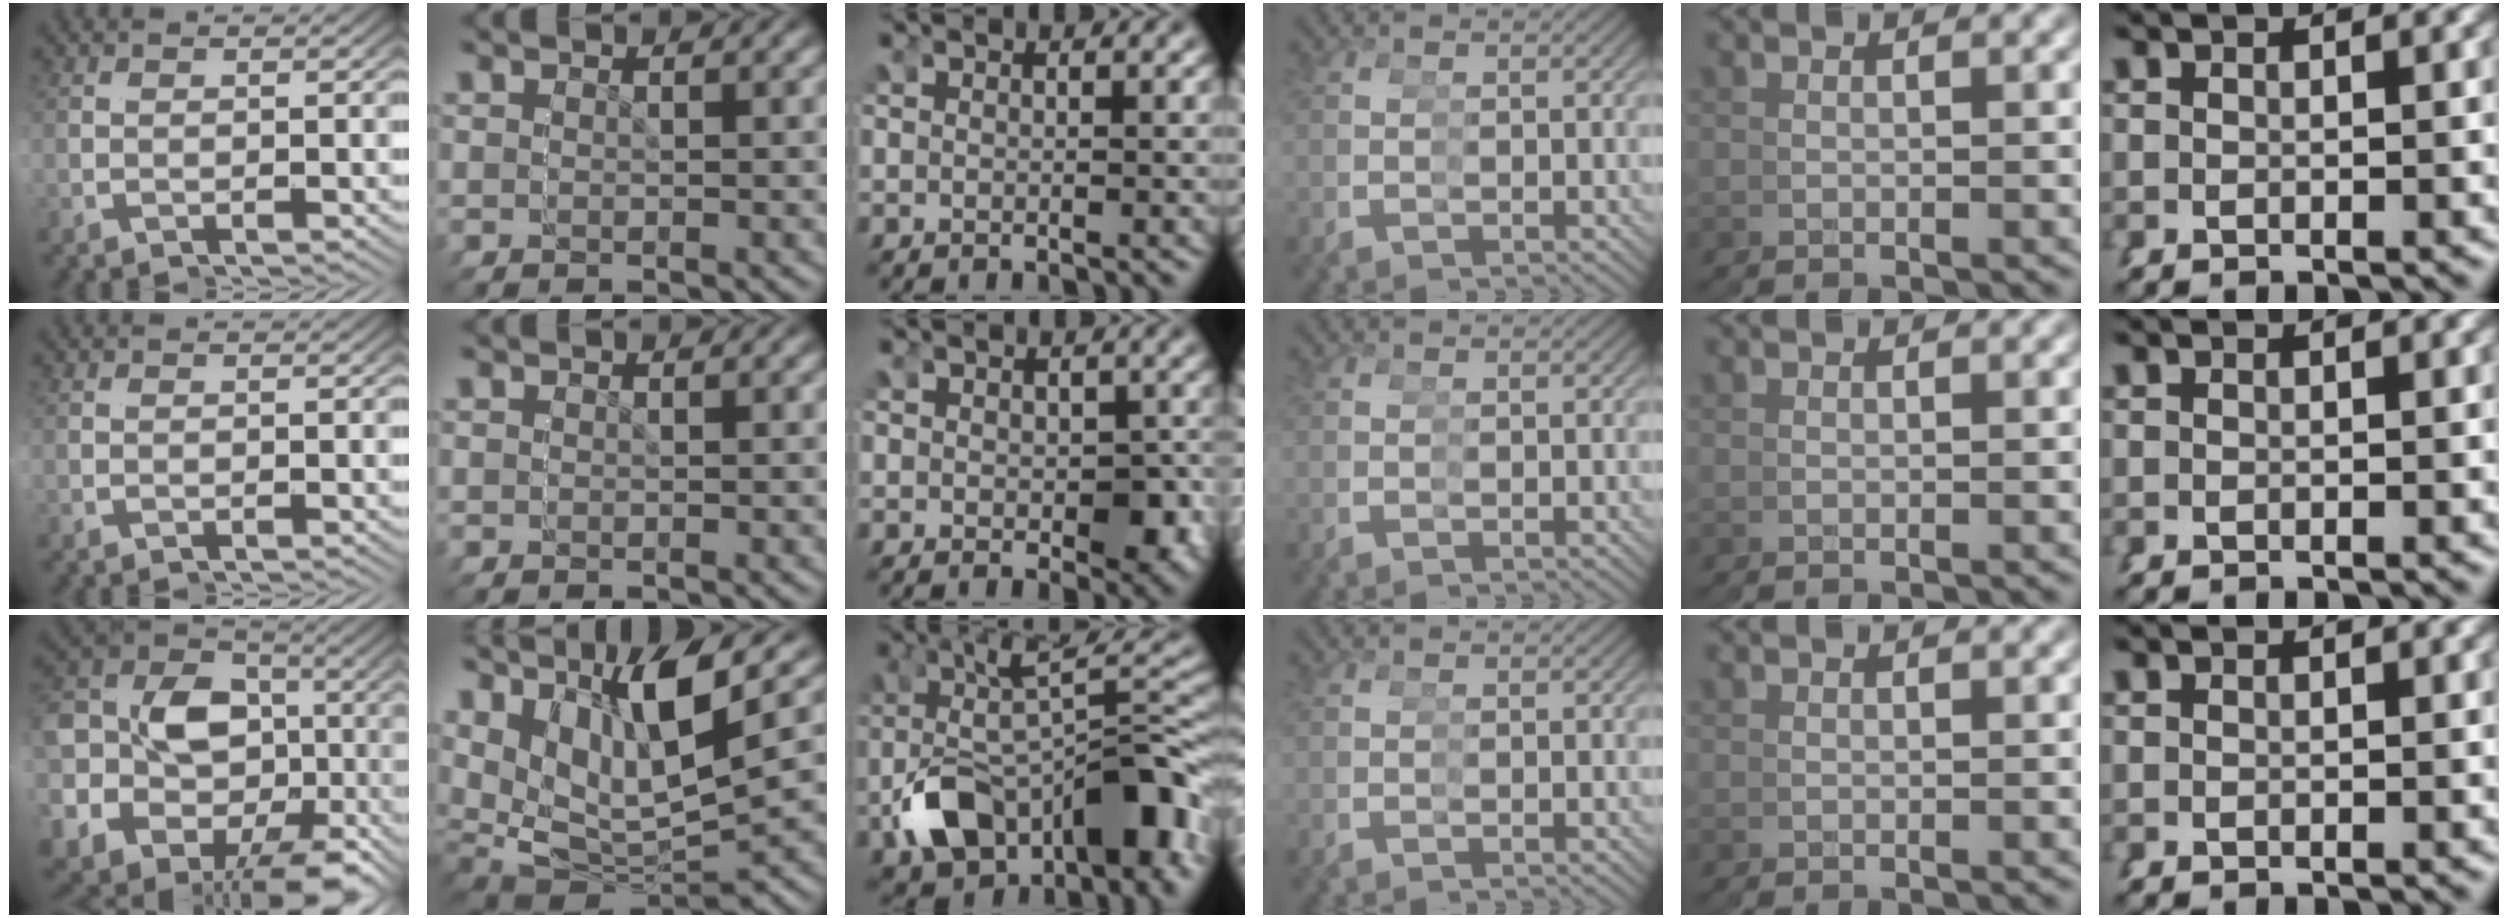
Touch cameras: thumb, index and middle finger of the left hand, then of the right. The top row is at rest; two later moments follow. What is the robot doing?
{"motion": "grasp_and_lifting", "object": "stress ball aka squeeze ball"}